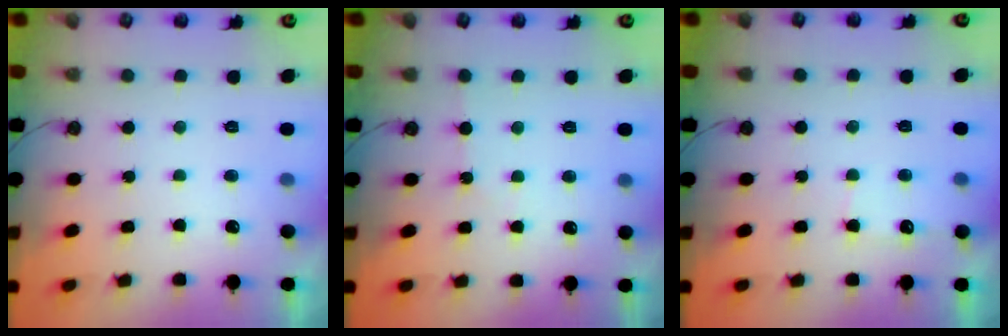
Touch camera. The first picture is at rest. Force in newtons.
{"total": 2.9, "press": 2.8, "slide": 0.5}
{"total": 6.1, "press": 6.0, "slide": 0.7}